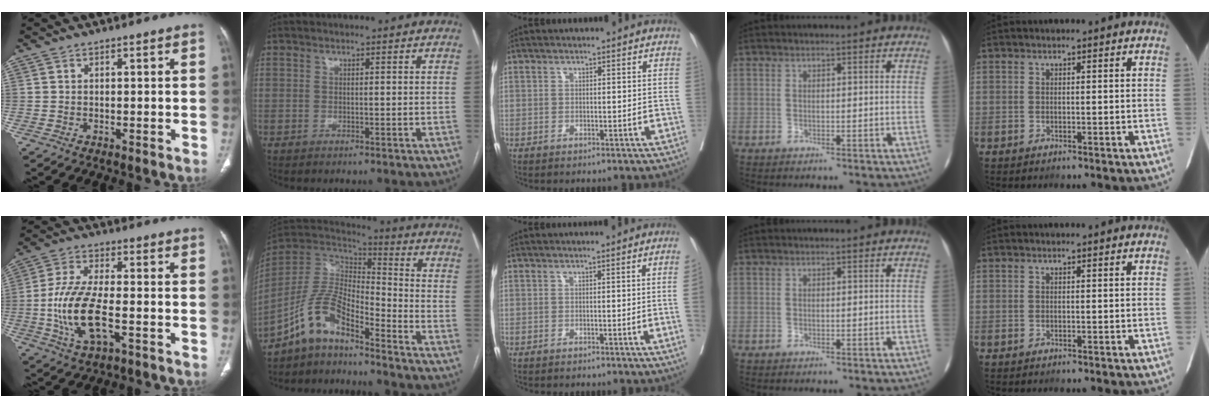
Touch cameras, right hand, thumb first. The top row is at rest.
{"thumb": {"total": 13.0, "force": [-3.0, 5.5, 11.4], "torque": [-0.234, 0.010, -0.056]}, "index": {"total": 10.0, "force": [-7.4, 3.0, 5.9], "torque": [-0.133, 0.028, -0.146]}, "middle": {"total": 2.2, "force": [-0.3, -0.7, 2.0], "torque": [-0.023, -0.003, -0.003]}}